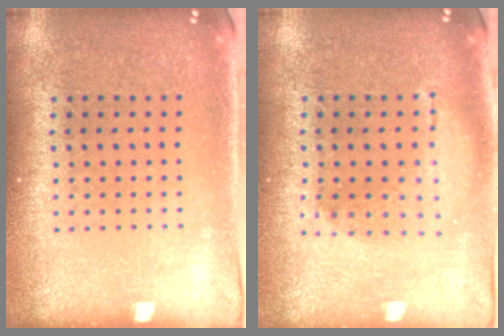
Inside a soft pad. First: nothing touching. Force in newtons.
{"total": 1.3, "press": 1.1, "slide": 0.6}